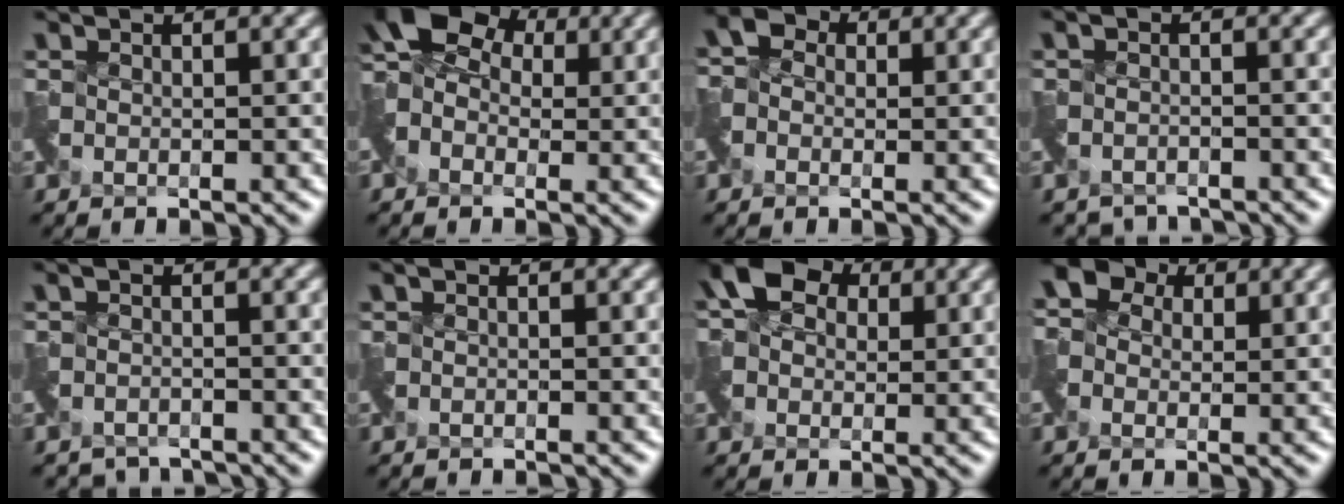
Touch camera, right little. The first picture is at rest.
{"total": 6.5, "force": [1.2, 4.6, 4.4], "torque": [-0.087, 0.016, 0.009]}
{"total": 1.8, "force": [-0.7, 1.6, 0.4], "torque": [-0.017, -0.002, -0.018]}
{"total": 3.0, "force": [-2.8, 0.8, -0.4], "torque": [0.012, -0.021, -0.054]}
{"total": 3.2, "force": [-3.1, 0.6, -0.5], "torque": [0.015, -0.022, -0.056]}
{"total": 1.4, "force": [-1.4, 0.0, -0.3], "torque": [0.004, -0.016, -0.032]}
{"total": 4.6, "force": [0.7, 3.7, 2.7], "torque": [-0.054, 0.009, 0.005]}
{"total": 3.5, "force": [0.1, 3.1, 1.6], "torque": [-0.039, 0.008, 0.001]}